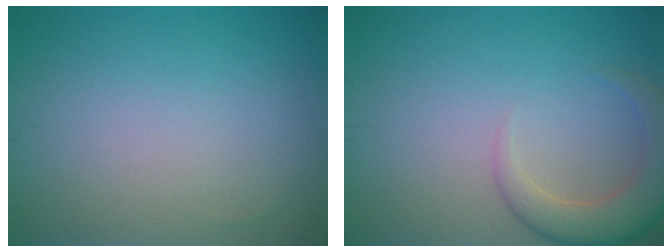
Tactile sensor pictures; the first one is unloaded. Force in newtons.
{"total": 4.6, "press": 4.6, "slide": 0.5}